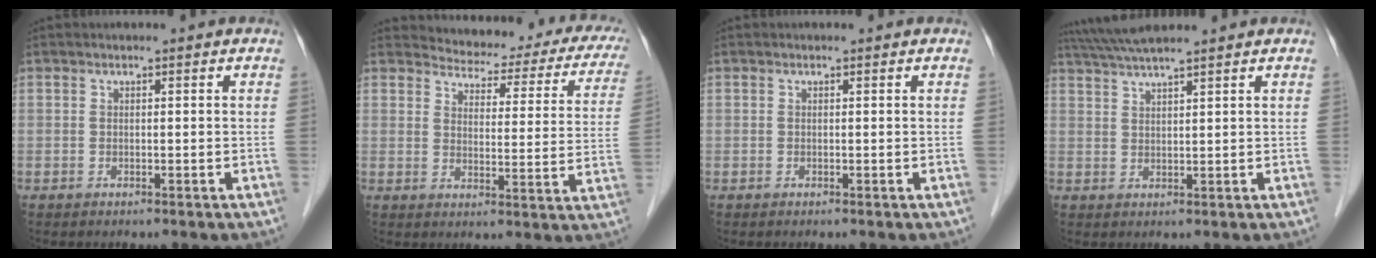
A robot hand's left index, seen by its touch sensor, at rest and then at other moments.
{"total": 17.4, "force": [15.8, 4.9, 5.4], "torque": [-0.044, -0.033, 0.163]}
{"total": 0.0}
{"total": 7.3, "force": [6.4, -0.7, 3.4], "torque": [-0.064, 0.033, 0.110]}